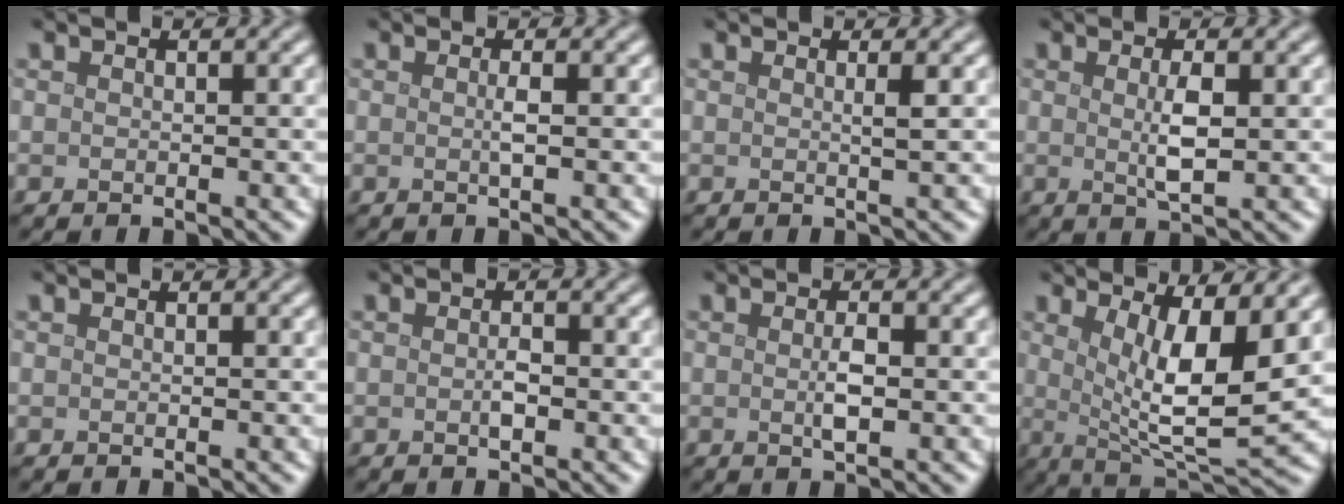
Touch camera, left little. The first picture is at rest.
{"total": 1.0, "force": [0.0, 0.1, 1.0], "torque": [-0.021, 0.000, -0.001]}
{"total": 1.1, "force": [0.2, 0.3, 1.1], "torque": [-0.010, 0.002, -0.002]}
{"total": 2.6, "force": [0.2, 0.5, 2.5], "torque": [-0.050, -0.002, 0.005]}
{"total": 0.0}
{"total": 1.2, "force": [-0.2, 0.5, 1.1], "torque": [-0.021, 0.000, -0.003]}
{"total": 1.9, "force": [0.0, 0.5, 1.8], "torque": [-0.034, -0.001, -0.001]}
{"total": 8.0, "force": [1.4, 2.3, 7.5], "torque": [-0.122, -0.014, 0.029]}